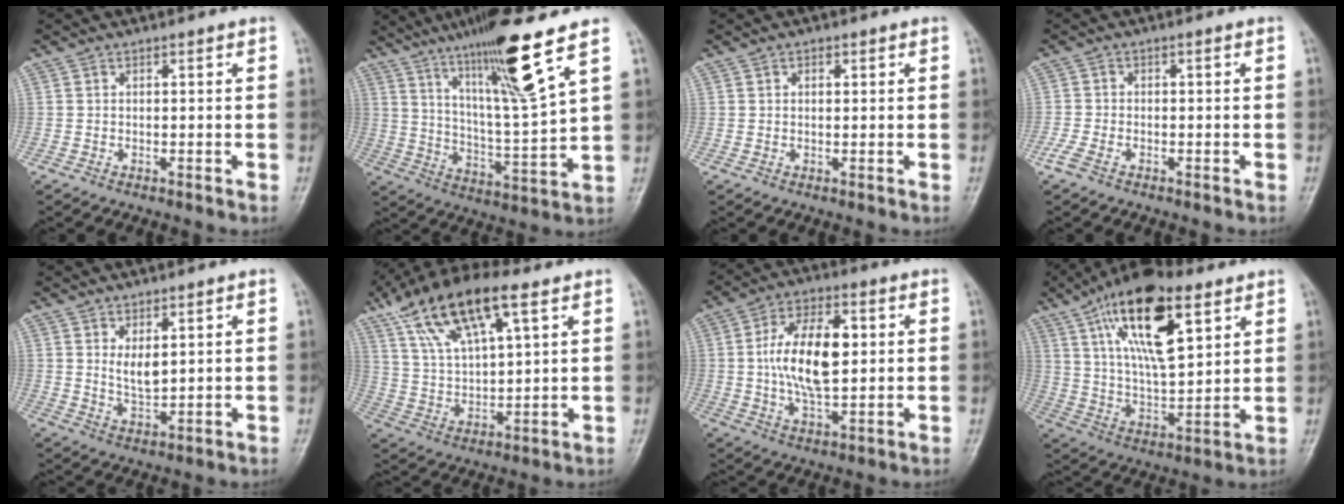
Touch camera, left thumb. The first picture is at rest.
{"total": 17.0, "force": [10.1, 0.6, 13.7], "torque": [-0.231, -0.056, 0.180]}
{"total": 1.3, "force": [0.5, 0.9, 0.8], "torque": [-0.011, 0.000, 0.007]}
{"total": 3.1, "force": [-1.9, 1.3, 2.0], "torque": [-0.057, 0.006, -0.039]}
{"total": 4.6, "force": [1.5, 2.2, 3.7], "torque": [-0.058, -0.019, 0.035]}
{"total": 17.7, "force": [9.3, 6.6, 13.5], "torque": [-0.238, -0.004, 0.172]}
{"total": 13.8, "force": [1.5, 6.8, 11.9], "torque": [-0.209, 0.004, 0.026]}
{"total": 20.4, "force": [9.6, 8.2, 16.1], "torque": [-0.261, -0.029, 0.169]}